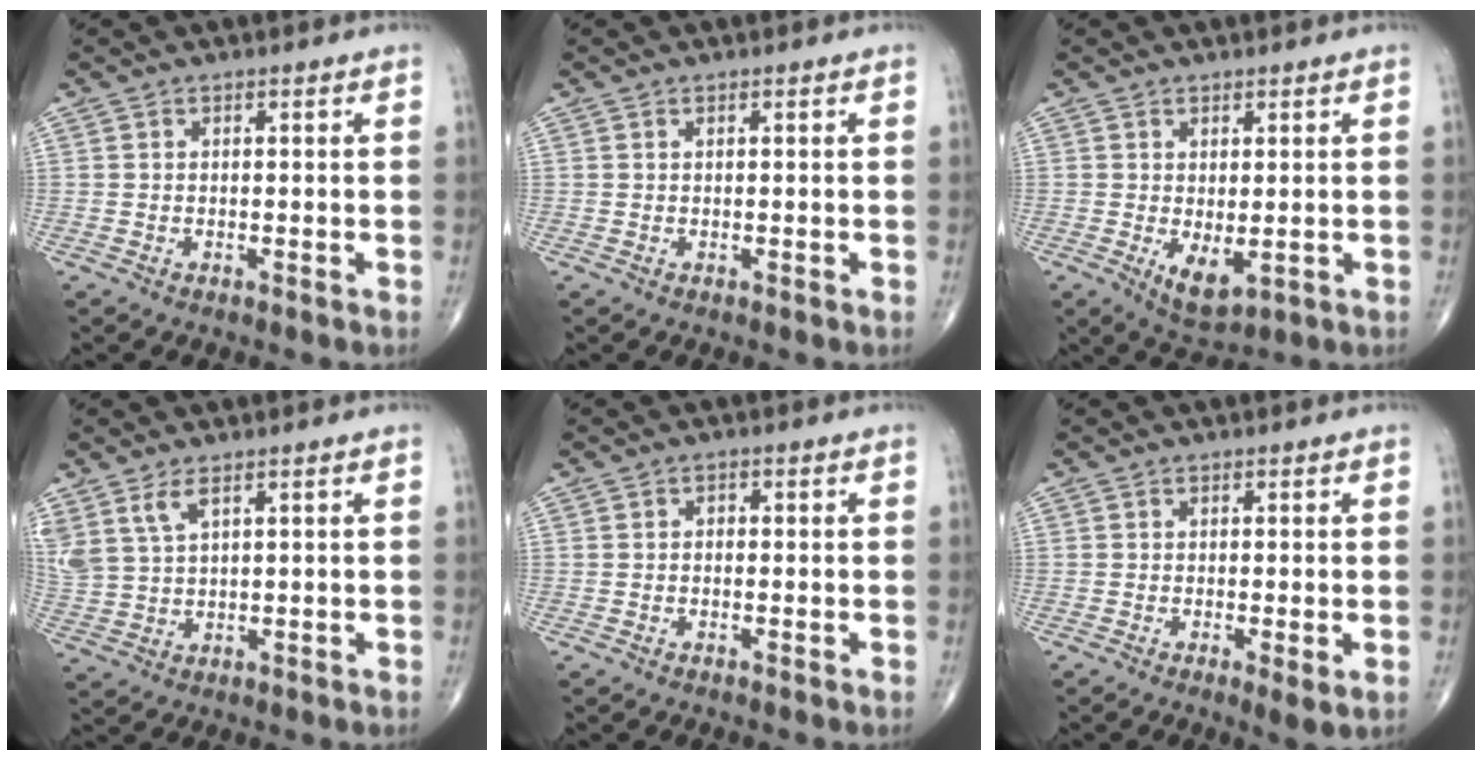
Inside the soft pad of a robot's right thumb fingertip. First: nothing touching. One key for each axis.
{"total": 0.0}
{"total": 5.2, "fx": -0.7, "fy": 2.5, "fz": 4.6, "tx": -0.068, "ty": -0.015, "tz": 0.002}
{"total": 6.2, "fx": 3.6, "fy": 2.7, "fz": 4.3, "tx": -0.099, "ty": -0.009, "tz": 0.083}
{"total": 1.0, "fx": 0.0, "fy": 0.8, "fz": 0.7, "tx": -0.006, "ty": 0.005, "tz": -0.003}
{"total": 2.8, "fx": -0.6, "fy": 0.6, "fz": 2.7, "tx": -0.051, "ty": -0.013, "tz": -0.010}